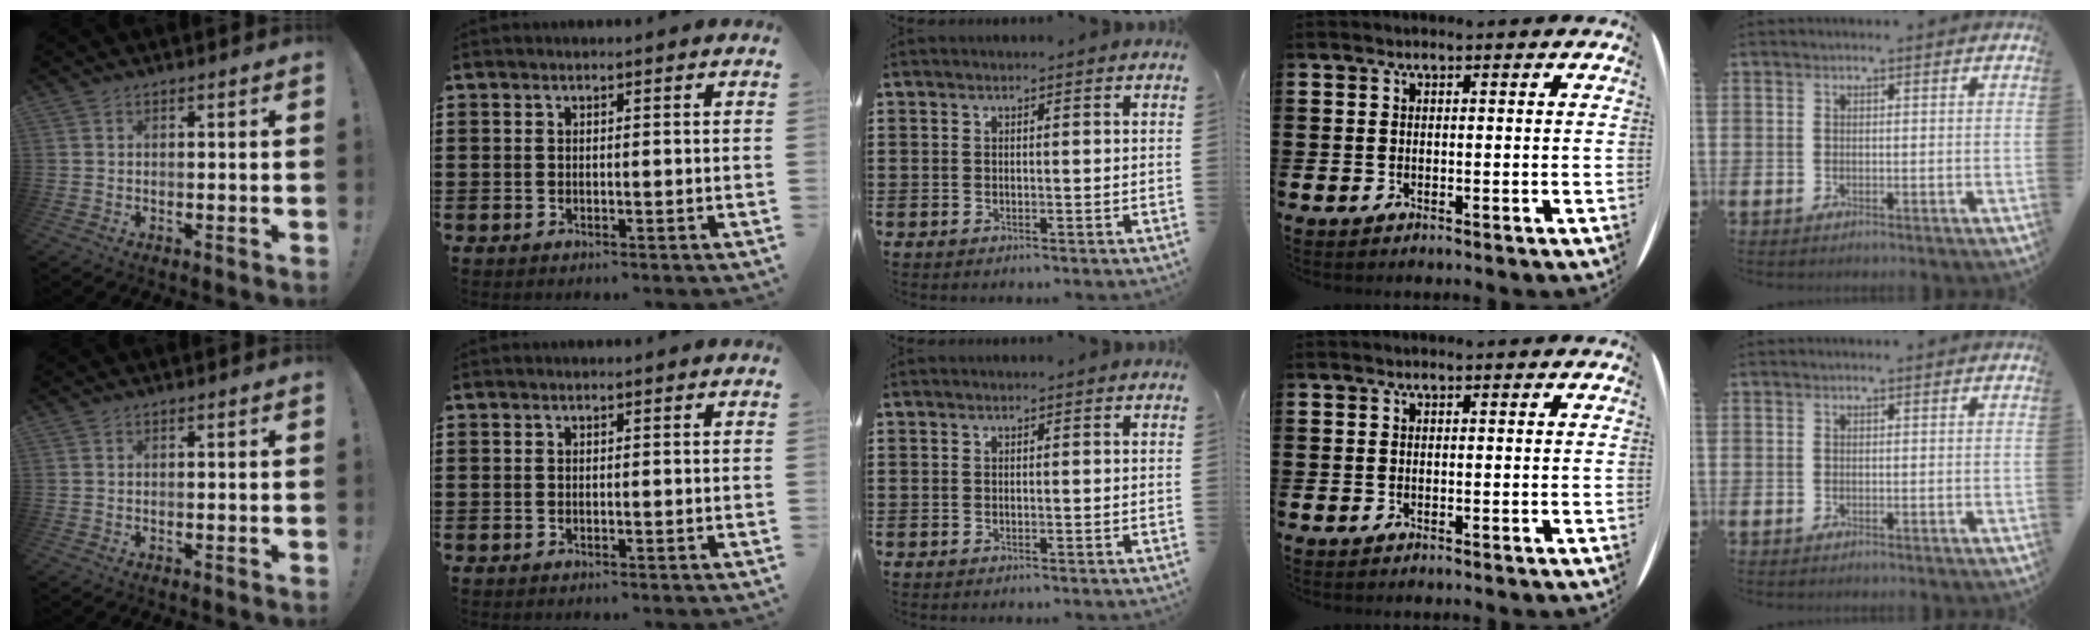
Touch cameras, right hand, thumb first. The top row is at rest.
{}